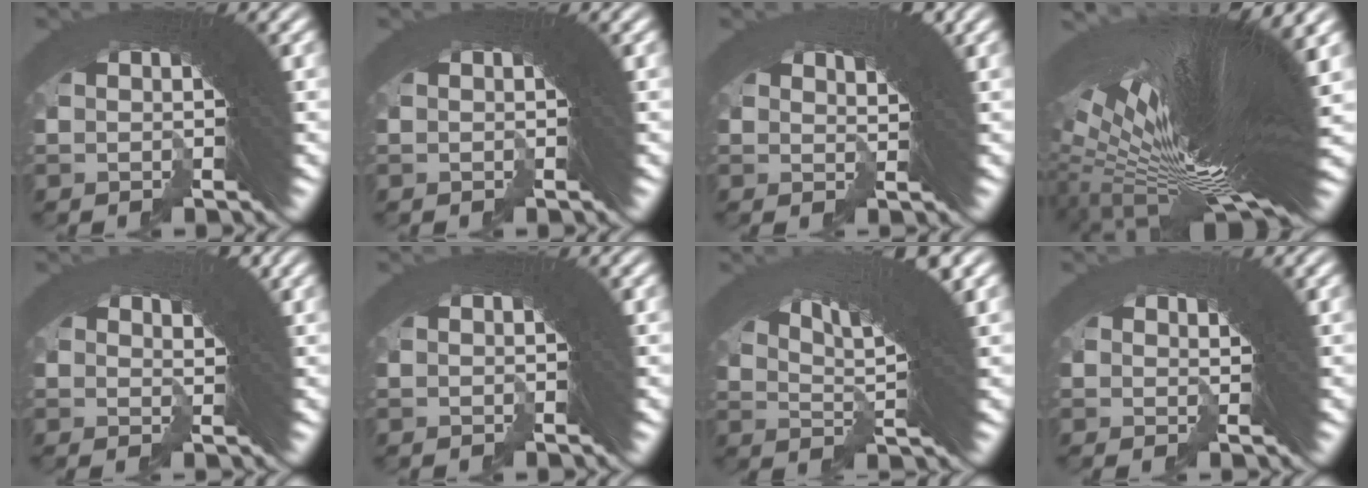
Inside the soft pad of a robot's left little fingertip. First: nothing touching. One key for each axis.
{"total": 0.0}
{"total": 3.1, "fx": 1.3, "fy": 0.6, "fz": 2.7, "tx": -0.025, "ty": 0.012, "tz": 0.015}
{"total": 24.6, "fx": 0.8, "fy": 7.0, "fz": 23.6, "tx": -0.394, "ty": -0.009, "tz": 0.029}
{"total": 2.2, "fx": 0.7, "fy": 0.2, "fz": 2.1, "tx": -0.018, "ty": 0.002, "tz": 0.009}
{"total": 0.0}
{"total": 9.0, "fx": 4.3, "fy": 1.4, "fz": 7.8, "tx": -0.111, "ty": 0.028, "tz": 0.063}
{"total": 0.9, "fx": 0.3, "fy": -0.7, "fz": 0.6, "tx": 0.001, "ty": 0.002, "tz": 0.004}